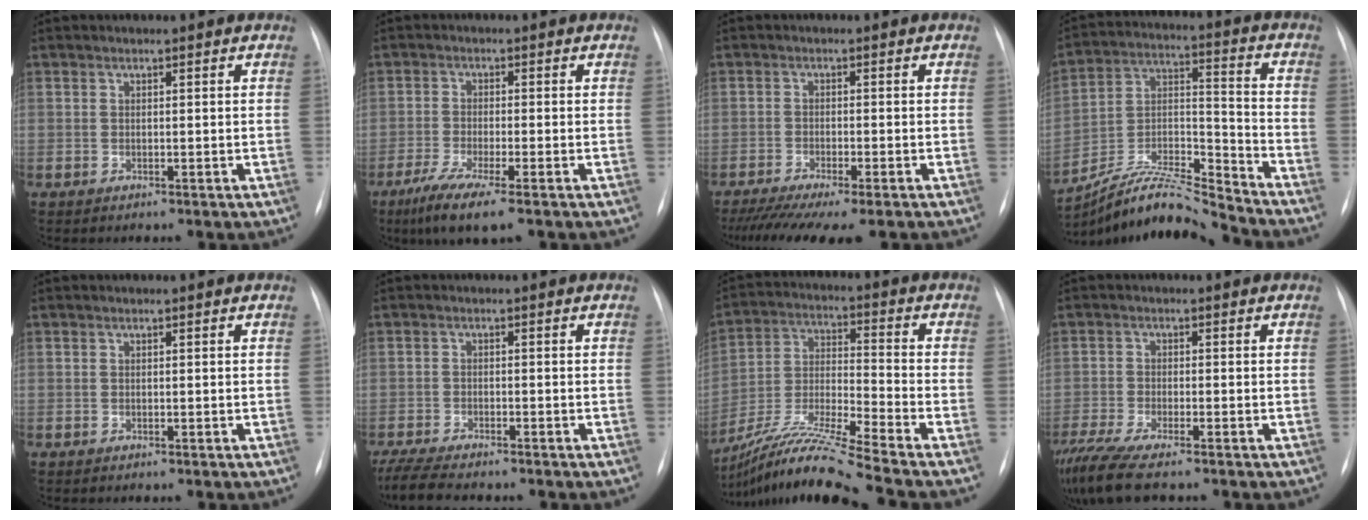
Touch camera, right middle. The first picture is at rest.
{"total": 6.8, "force": [-4.2, 0.3, 5.3], "torque": [-0.105, -0.023, -0.075]}
{"total": 10.7, "force": [-8.6, 0.9, 6.3], "torque": [-0.091, -0.020, -0.132]}
{"total": 12.9, "force": [-12.5, -0.9, 3.1], "torque": [-0.055, 0.032, -0.229]}
{"total": 0.0}
{"total": 8.9, "force": [-7.6, 1.5, 4.3], "torque": [-0.073, -0.018, -0.123]}
{"total": 16.8, "force": [-14.0, -2.2, 8.9], "torque": [-0.190, -0.024, -0.257]}
{"total": 9.1, "force": [-7.3, 0.9, 5.3], "torque": [-0.098, -0.022, -0.126]}